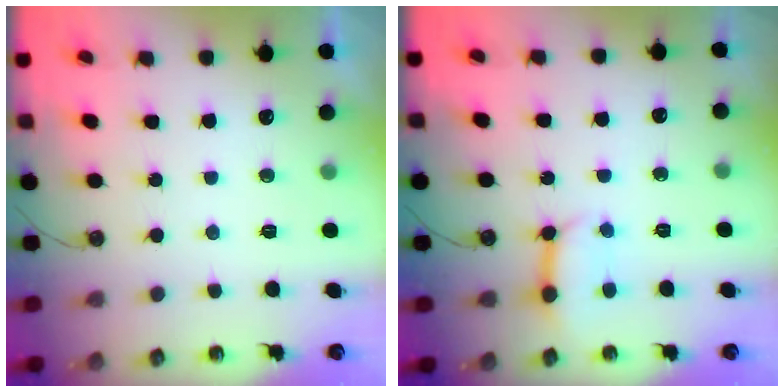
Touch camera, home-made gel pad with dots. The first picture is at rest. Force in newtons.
{"total": 7.5, "press": 7.5, "slide": 0.9}